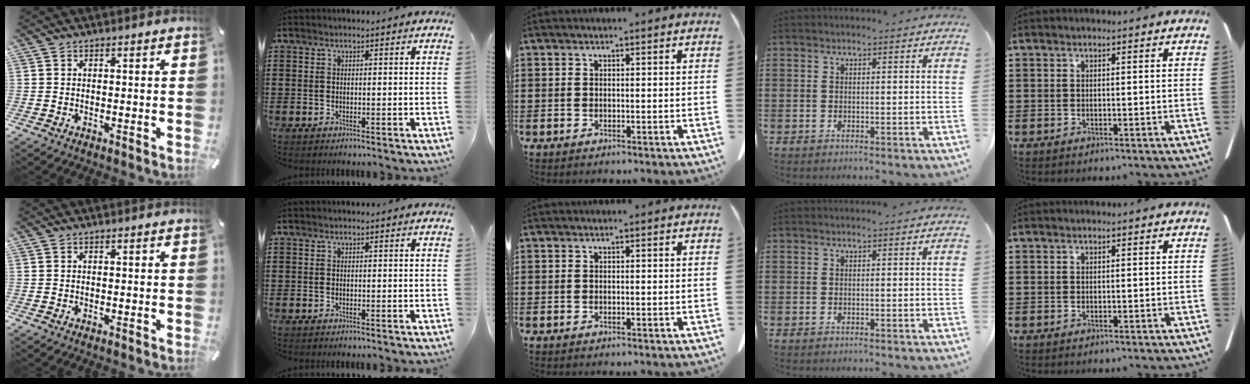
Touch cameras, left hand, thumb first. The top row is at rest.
{}